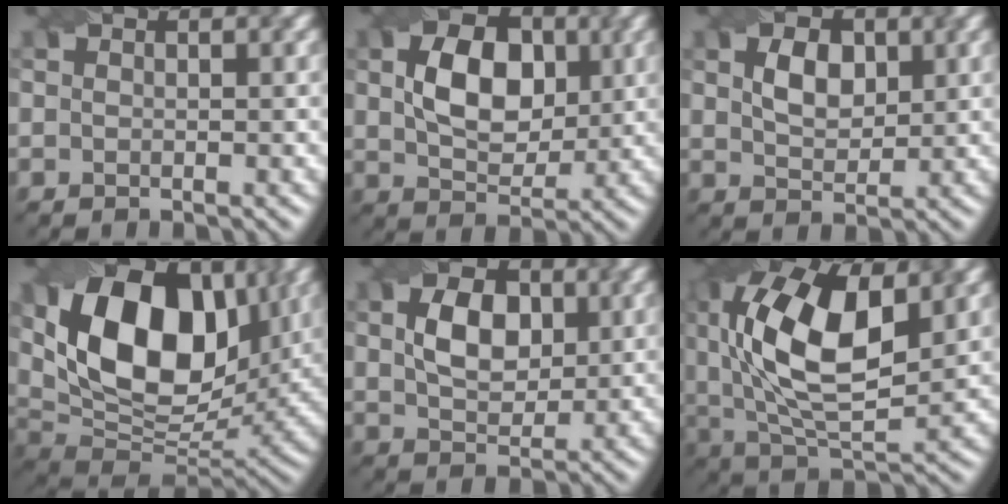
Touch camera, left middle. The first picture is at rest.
{"total": 6.8, "force": [1.3, 4.5, 4.9], "torque": [-0.090, 0.002, 0.020]}
{"total": 3.4, "force": [1.1, 2.2, 2.3], "torque": [-0.048, 0.003, 0.022]}
{"total": 14.7, "force": [4.1, 9.1, 10.8], "torque": [-0.187, 0.008, 0.068]}
{"total": 5.0, "force": [1.1, 3.3, 3.5], "torque": [-0.069, 0.004, 0.019]}
{"total": 12.7, "force": [2.9, 6.0, 10.8], "torque": [-0.203, 0.010, 0.049]}